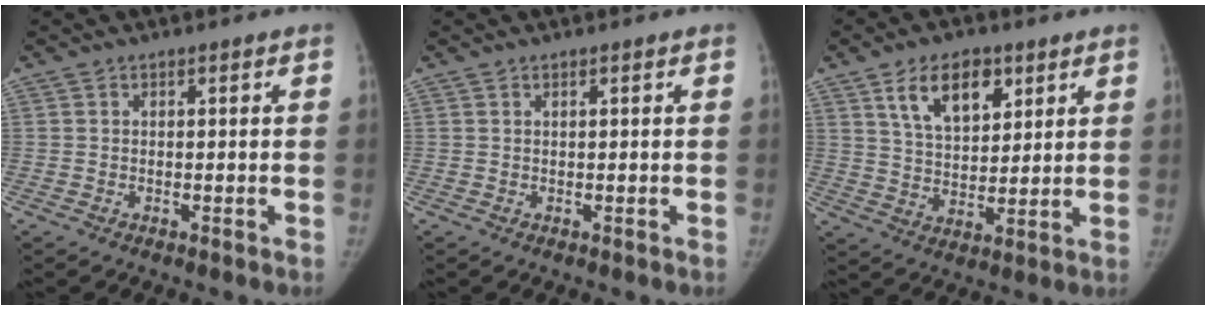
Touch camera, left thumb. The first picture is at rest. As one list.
[{"total": 0.0}, {"total": 11.2, "force": [5.7, 6.3, 7.2], "torque": [-0.095, -0.026, 0.105]}]